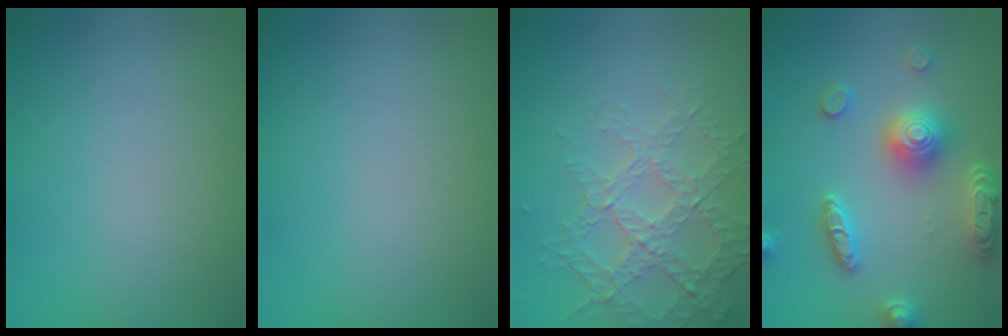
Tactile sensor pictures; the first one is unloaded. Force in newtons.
{"total": 0.0}
{"total": 3.7, "press": 3.4, "slide": 1.4}
{"total": 5.3, "press": 5.3, "slide": 0.8}